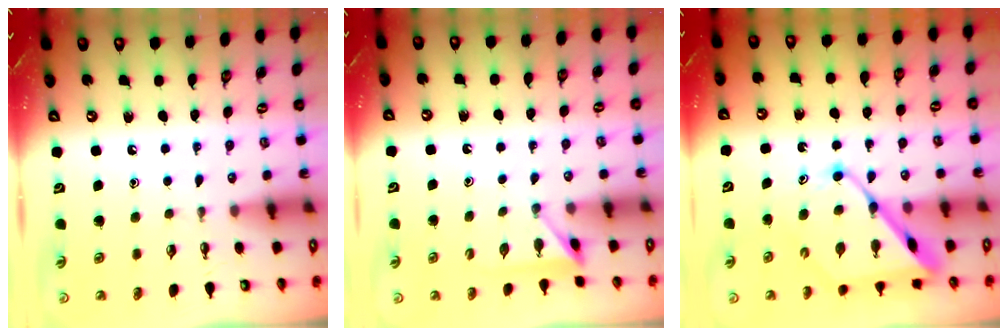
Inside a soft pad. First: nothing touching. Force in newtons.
{"total": 3.0, "press": 3.0, "slide": 0.4}
{"total": 13.8, "press": 13.7, "slide": 1.4}